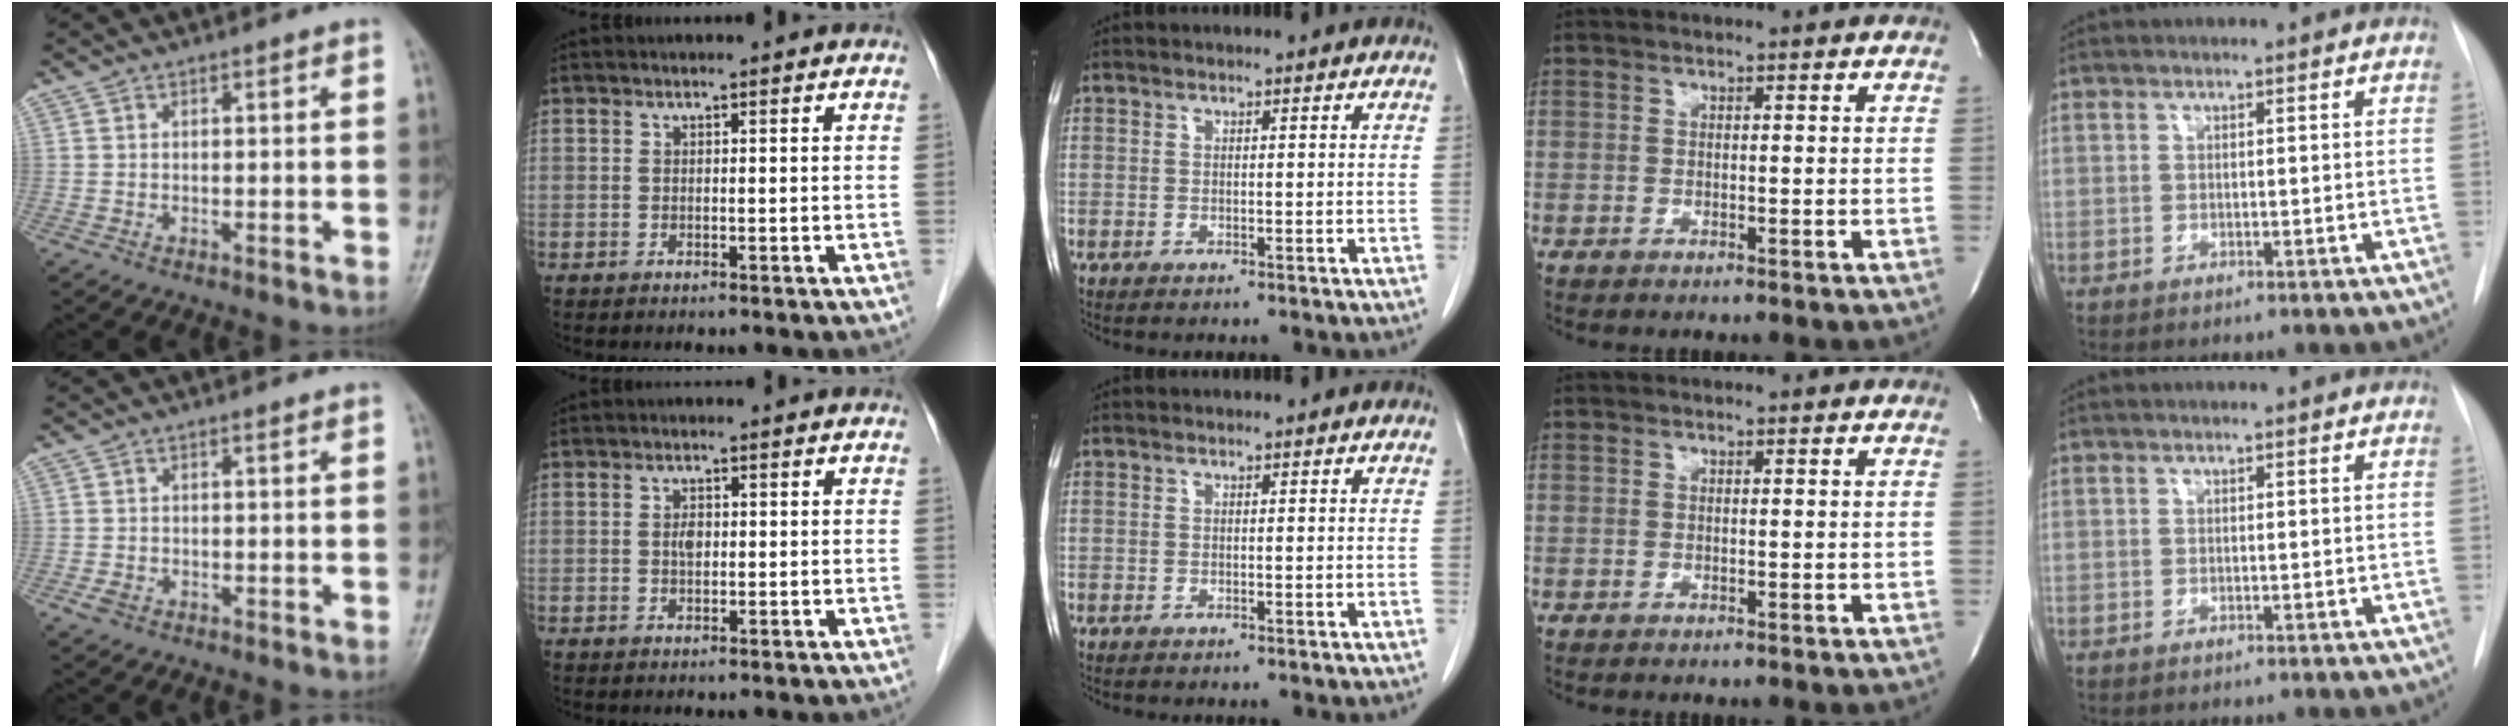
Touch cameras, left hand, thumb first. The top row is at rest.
{"thumb": {"total": 1.5, "force": [-0.8, 1.1, 0.6], "torque": [-0.011, 0.001, -0.014]}, "index": {"total": 1.5, "force": [-0.2, 0.9, 1.2], "torque": [-0.023, -0.001, -0.003]}}